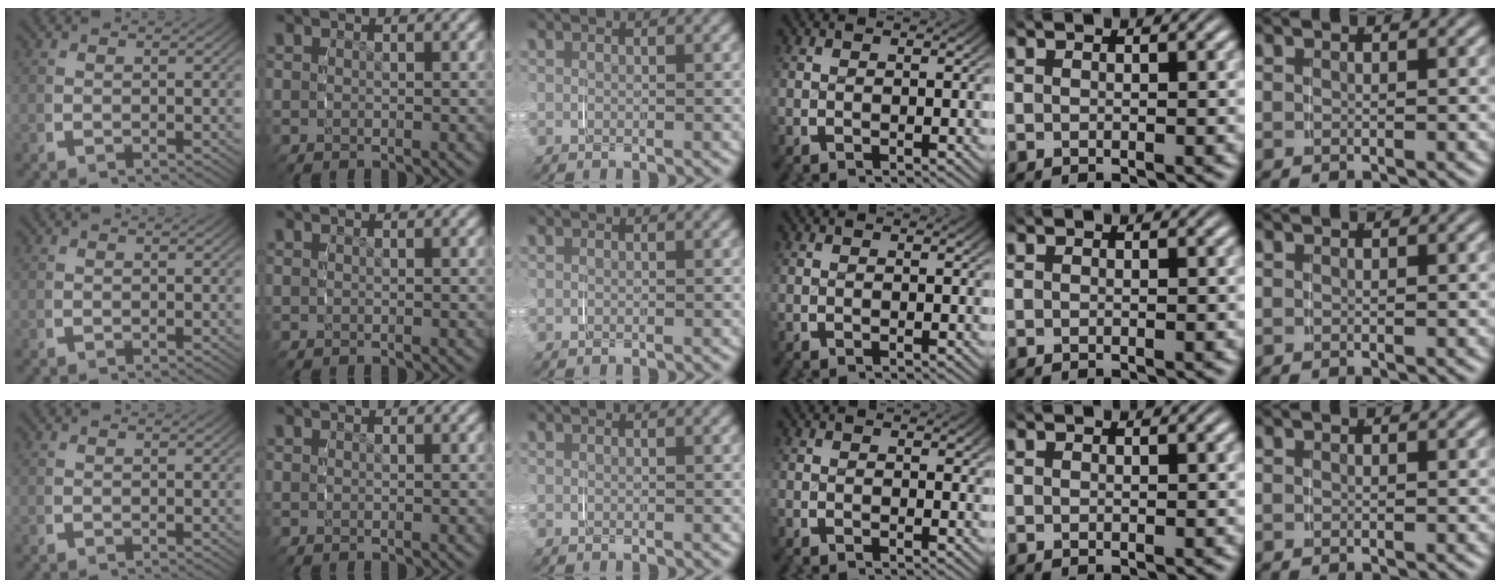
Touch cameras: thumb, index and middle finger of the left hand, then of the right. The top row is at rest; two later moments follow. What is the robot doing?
{"motion": "grasp_and_lifting", "object": "jewelry box"}